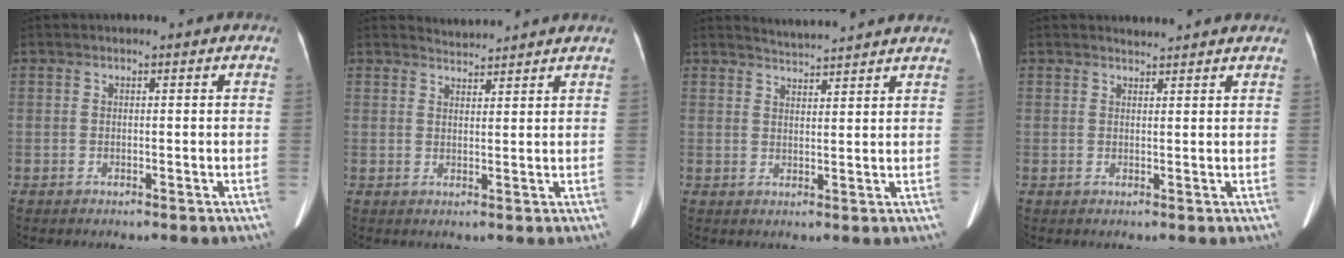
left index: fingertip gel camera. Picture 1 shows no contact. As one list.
[{"total": 3.3, "force": [3.2, -0.3, -0.3], "torque": [-0.002, 0.010, 0.047]}, {"total": 6.7, "force": [6.6, -0.6, 1.3], "torque": [-0.026, 0.013, 0.081]}, {"total": 3.8, "force": [3.7, 0.4, 0.5], "torque": [-0.013, 0.013, 0.040]}]